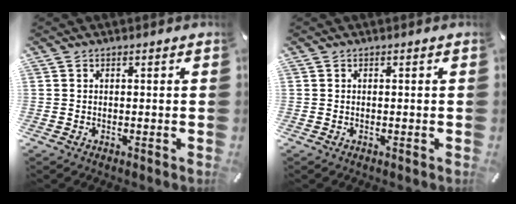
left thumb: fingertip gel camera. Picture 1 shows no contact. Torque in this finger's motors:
{"motor_torque": [0.00, 0.00, 0.00, 0.00, 0.00]}